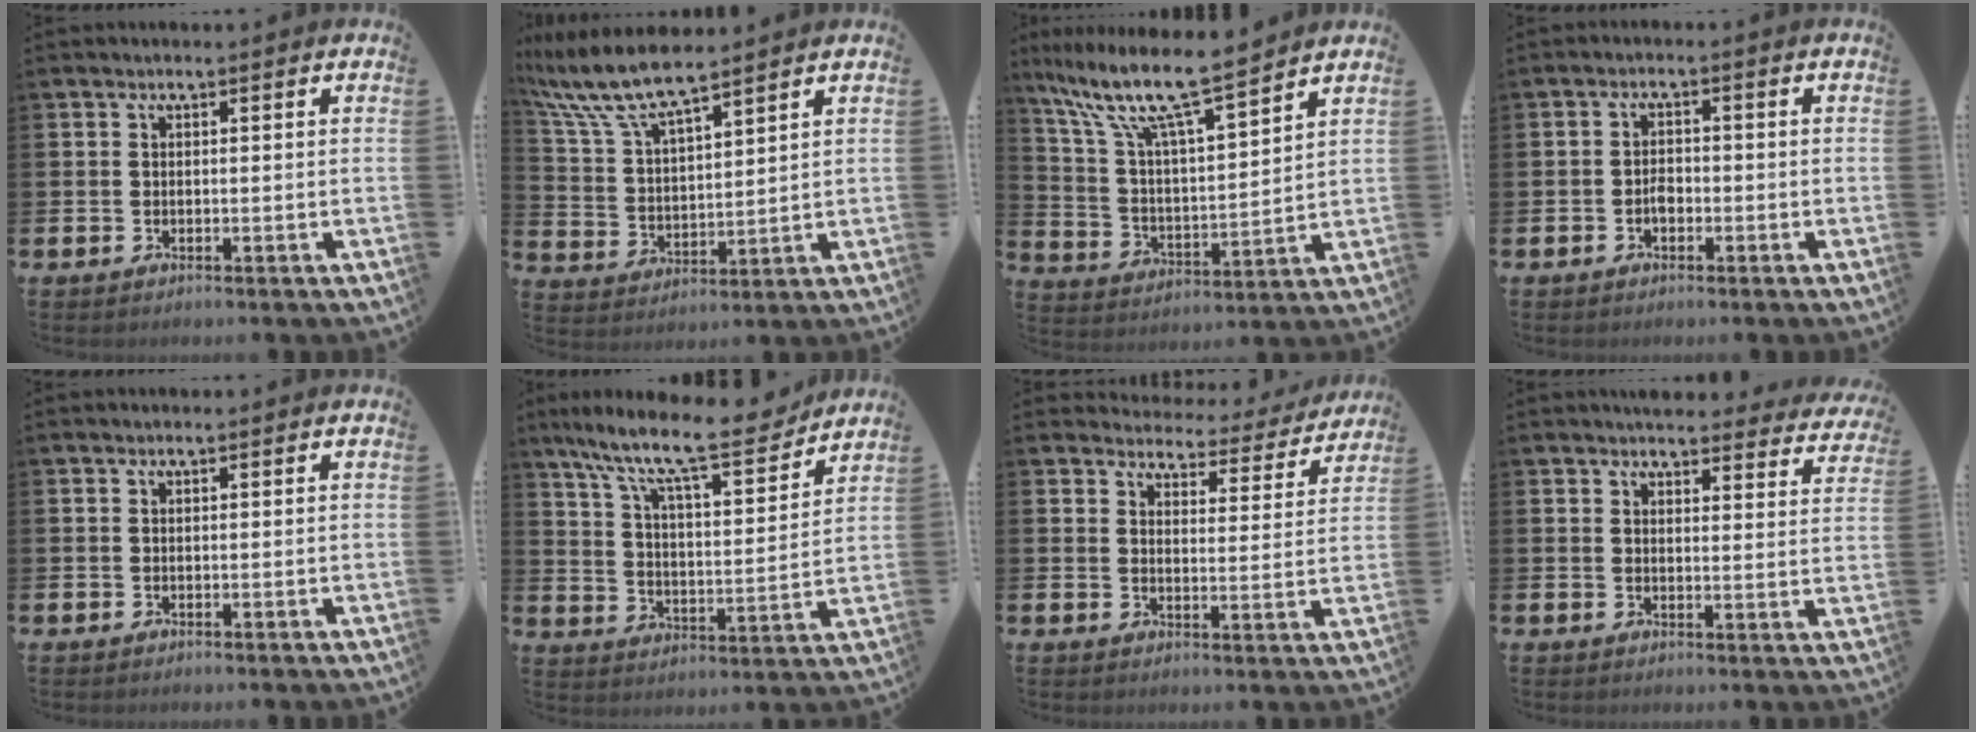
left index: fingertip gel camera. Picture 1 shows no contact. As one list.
[{"total": 8.3, "force": [7.5, 1.5, 3.3], "torque": [-0.100, -0.031, 0.136]}, {"total": 11.2, "force": [9.5, 1.4, 5.8], "torque": [-0.143, -0.056, 0.162]}, {"total": 1.8, "force": [-0.7, 1.2, 1.1], "torque": [-0.013, 0.002, -0.017]}, {"total": 0.0}, {"total": 11.2, "force": [9.6, 2.1, 5.4], "torque": [-0.131, -0.066, 0.159]}, {"total": 3.9, "force": [3.8, 0.9, 0.1], "torque": [-0.011, -0.036, 0.061]}, {"total": 4.4, "force": [4.3, 0.9, 0.2], "torque": [-0.007, -0.027, 0.077]}]